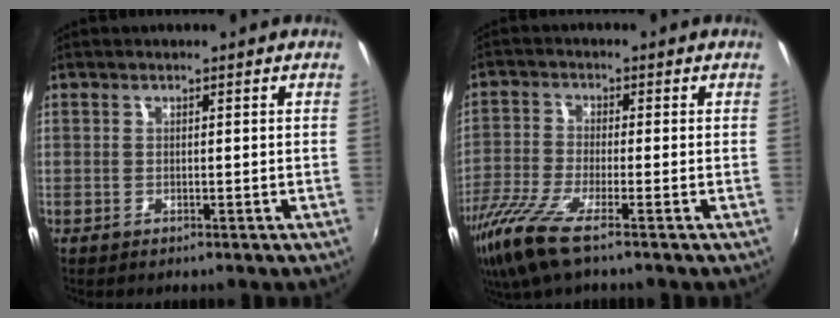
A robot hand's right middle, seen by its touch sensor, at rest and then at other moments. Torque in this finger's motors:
{"motor_torque": [1.20, -0.93, 0.48, 0.18]}